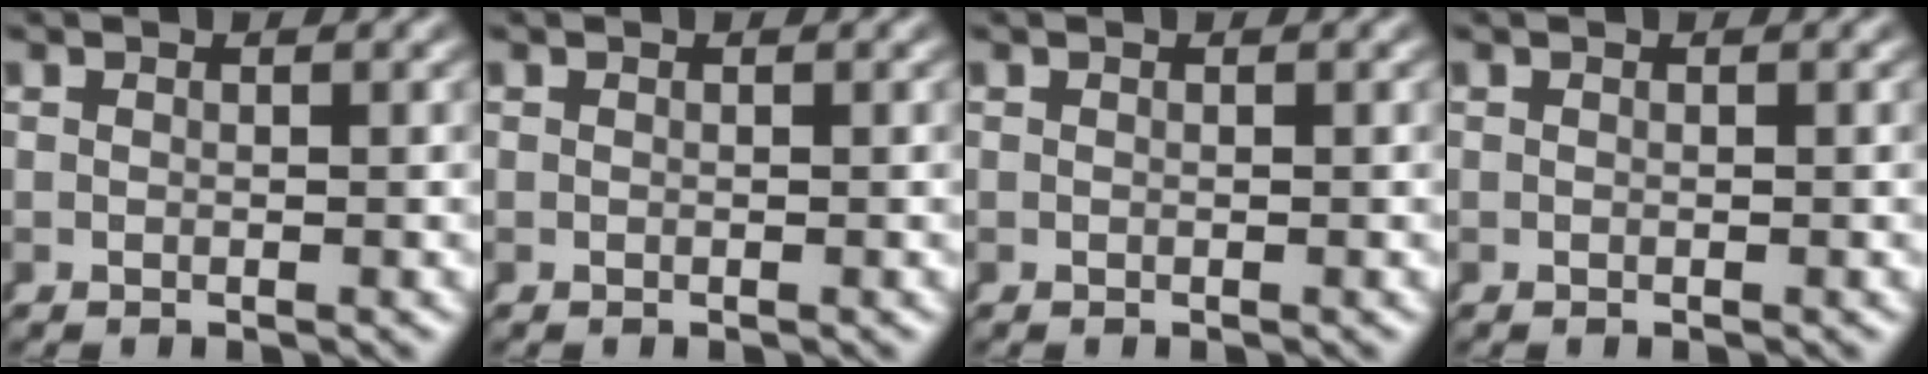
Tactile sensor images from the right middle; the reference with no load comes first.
{"total": 0.0}
{"total": 0.0}
{"total": 0.0}